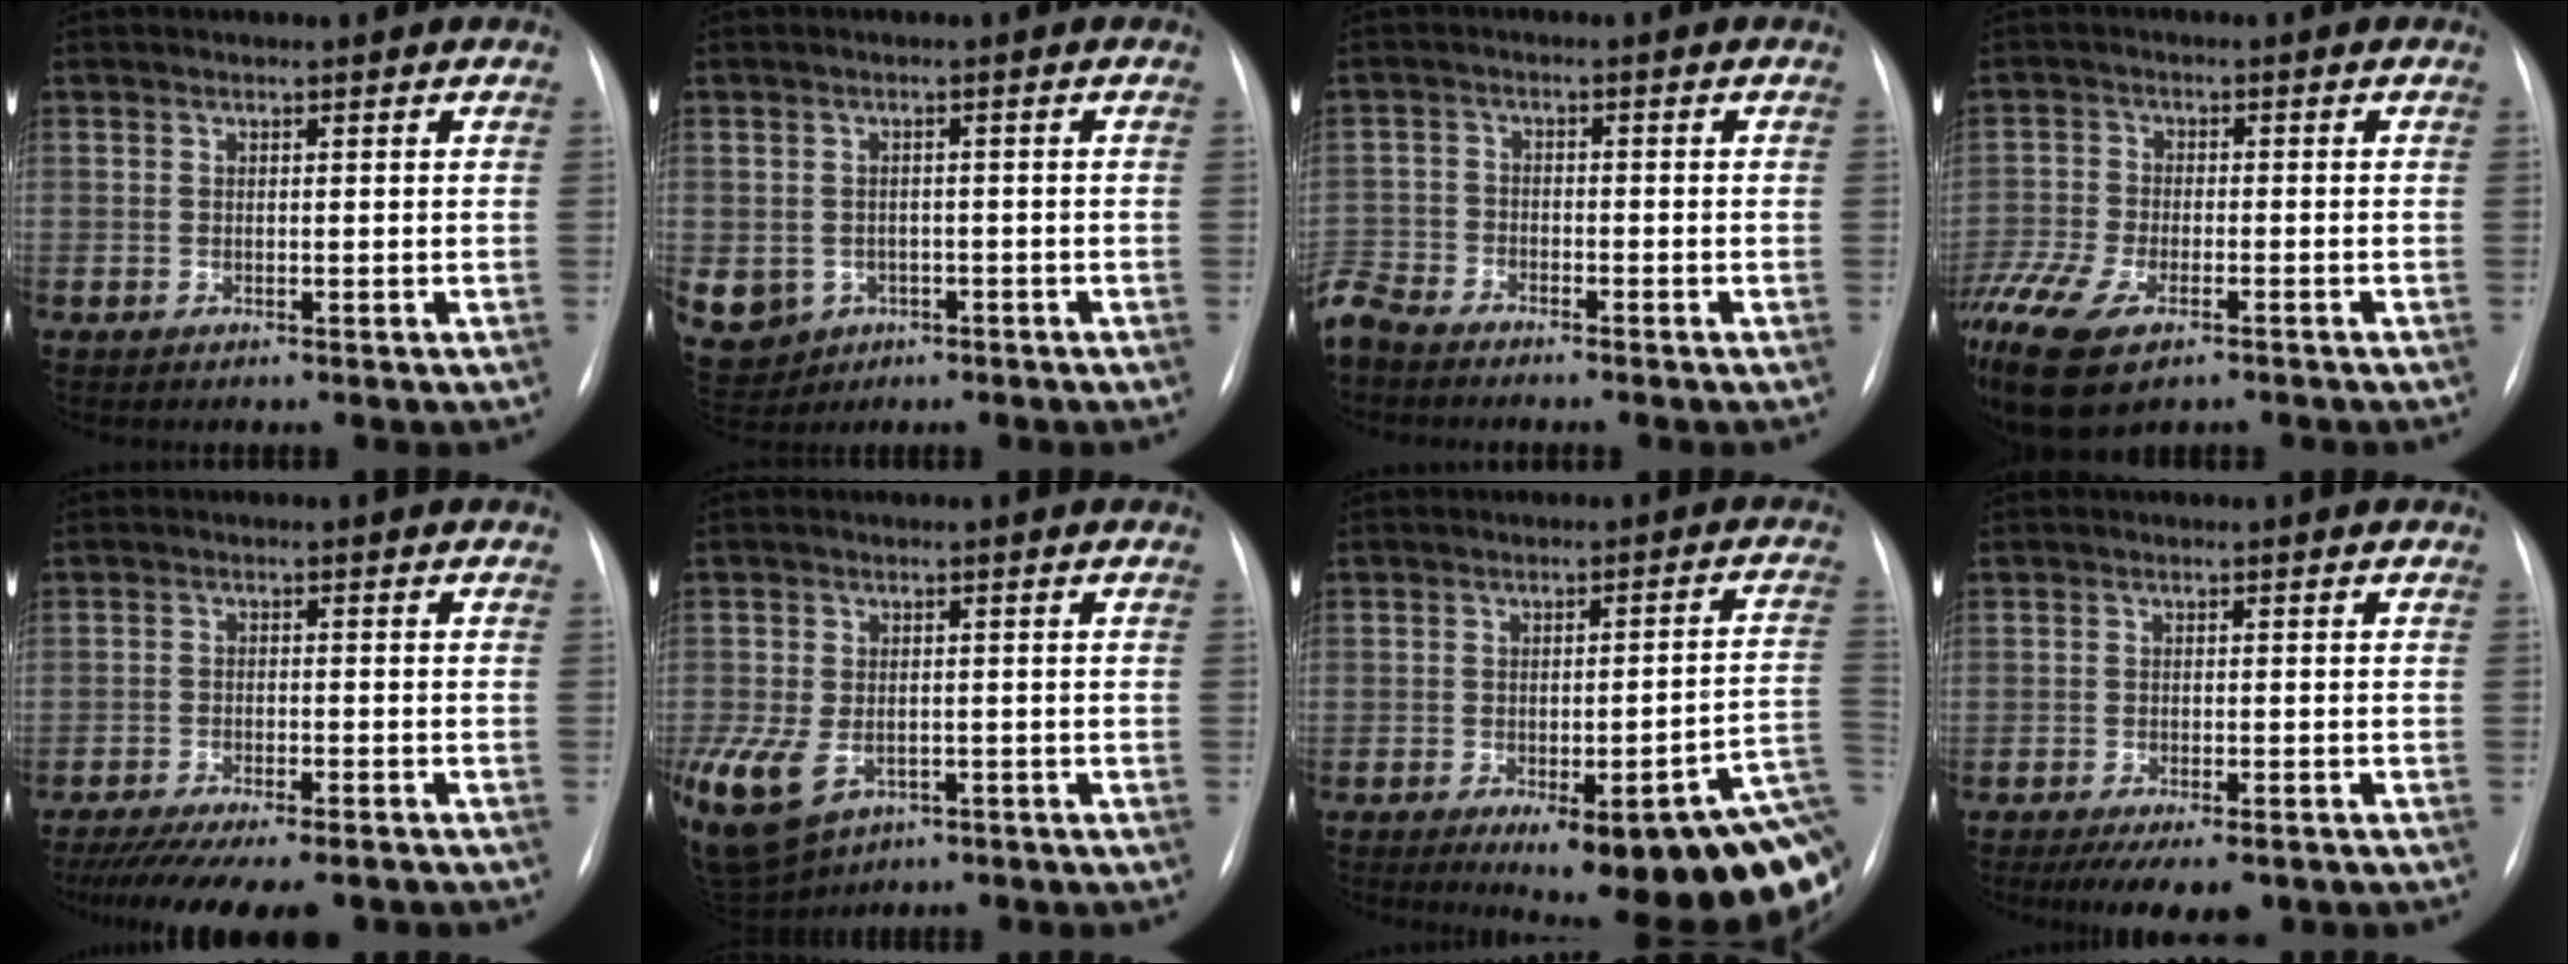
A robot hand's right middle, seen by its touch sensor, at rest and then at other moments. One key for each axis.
{"total": 14.3, "fx": -5.2, "fy": 12.3, "fz": 4.9, "tx": -0.158, "ty": 0.005, "tz": -0.060}
{"total": 6.8, "fx": -6.2, "fy": 2.3, "fz": 1.6, "tx": -0.037, "ty": -0.012, "tz": -0.121}
{"total": 17.8, "fx": -11.5, "fy": 7.7, "fz": 11.2, "tx": -0.309, "ty": -0.033, "tz": -0.197}
{"total": 15.0, "fx": -12.6, "fy": 3.1, "fz": 7.6, "tx": -0.132, "ty": -0.023, "tz": -0.177}
{"total": 22.0, "fx": -9.5, "fy": 16.1, "fz": 11.7, "tx": -0.364, "ty": -0.032, "tz": -0.142}
{"total": 21.8, "fx": -10.4, "fy": 4.4, "fz": 18.6, "tx": -0.132, "ty": -0.003, "tz": -0.120}
{"total": 8.1, "fx": -5.9, "fy": 2.6, "fz": 4.9, "tx": -0.061, "ty": -0.011, "tz": -0.084}